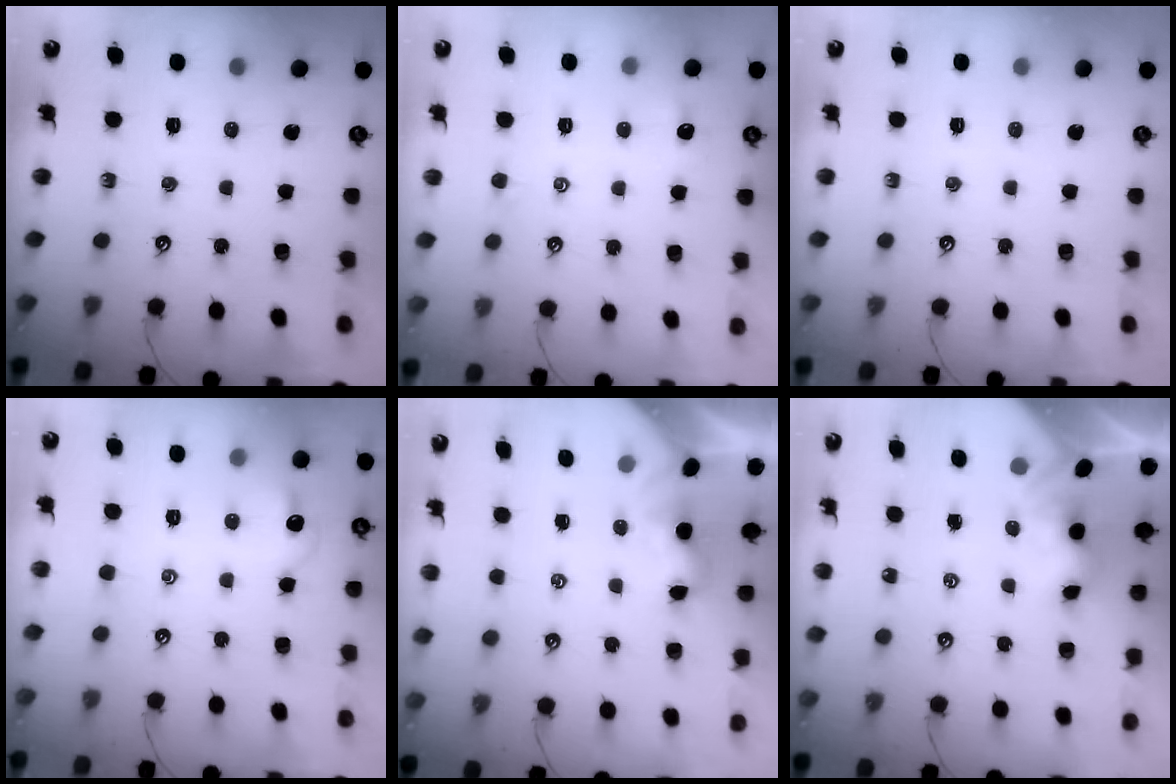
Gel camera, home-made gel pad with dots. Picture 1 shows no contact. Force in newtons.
{"total": 1.4, "press": 1.4, "slide": 0.3}
{"total": 0.0}
{"total": 1.2, "press": 1.0, "slide": 0.6}
{"total": 1.9, "press": 1.8, "slide": 0.5}
{"total": 3.1, "press": 3.1, "slide": 0.2}